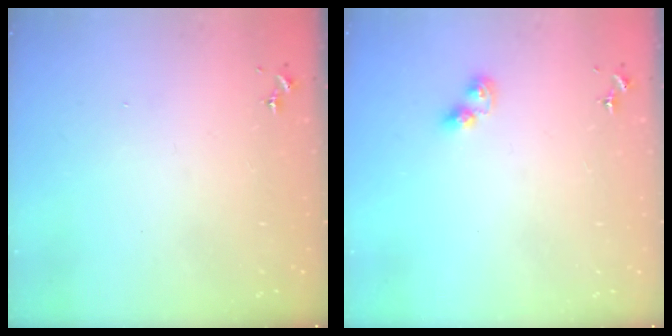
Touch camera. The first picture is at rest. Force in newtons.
{"total": 5.2, "press": 5.2, "slide": 0.3}